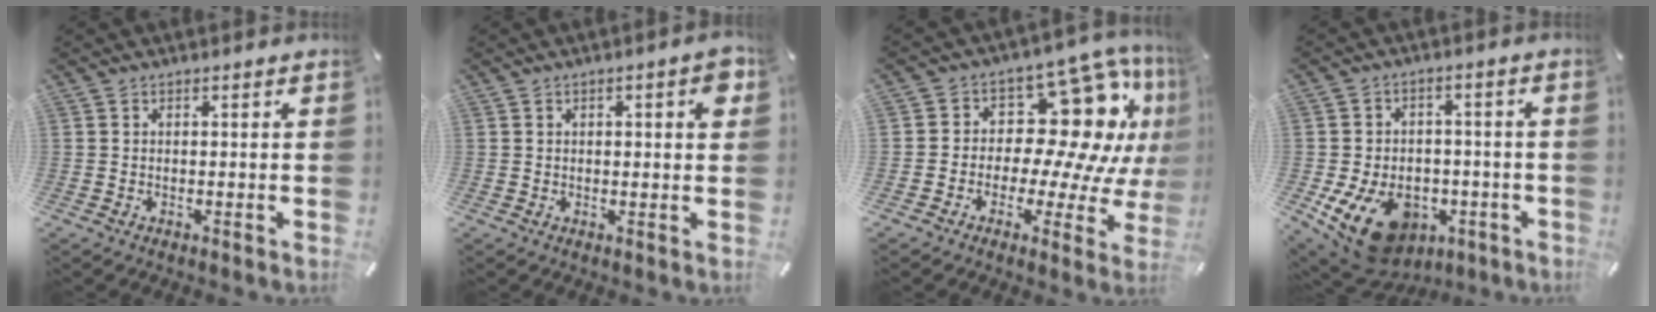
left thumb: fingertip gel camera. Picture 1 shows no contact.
{"total": 4.3, "force": [1.1, 1.6, 3.9], "torque": [-0.050, 0.000, 0.011]}
{"total": 19.6, "force": [6.5, 11.4, 14.6], "torque": [-0.199, -0.058, 0.111]}
{"total": 15.1, "force": [-6.6, 10.4, 8.7], "torque": [-0.159, 0.039, -0.104]}